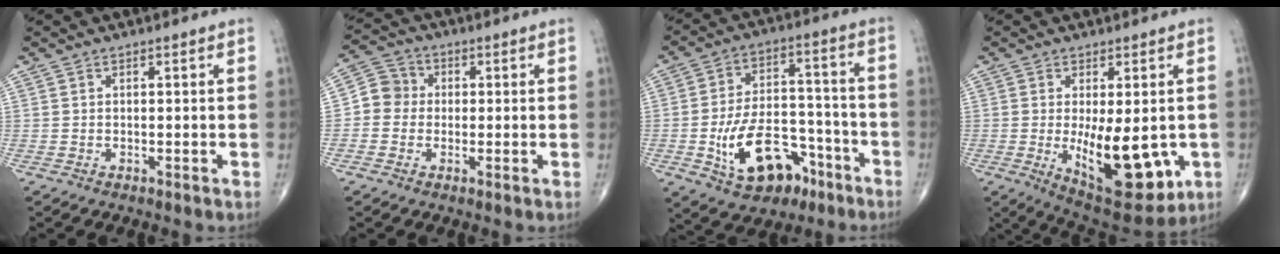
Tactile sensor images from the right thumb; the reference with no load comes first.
{"total": 5.7, "force": [-0.3, 5.4, 1.9], "torque": [-0.013, 0.019, -0.021]}
{"total": 16.6, "force": [-7.3, 9.8, 11.2], "torque": [-0.158, 0.052, -0.106]}
{"total": 15.2, "force": [-2.6, 6.5, 13.6], "torque": [-0.179, -0.027, -0.017]}